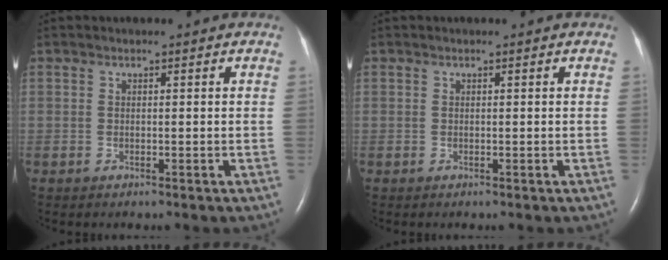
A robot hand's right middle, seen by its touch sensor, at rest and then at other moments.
{"total": 0.0}